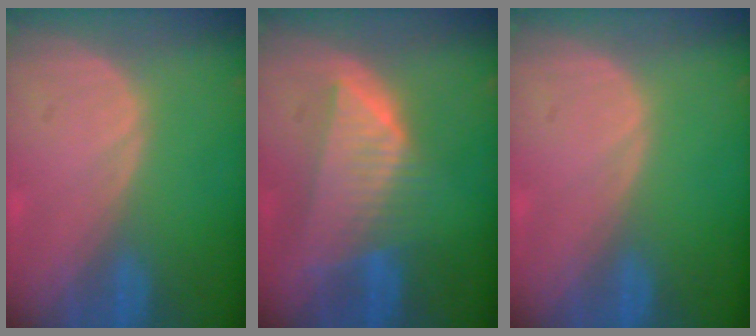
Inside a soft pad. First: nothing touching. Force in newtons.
{"total": 7.7, "press": 7.0, "slide": 3.1}
{"total": 0.0}